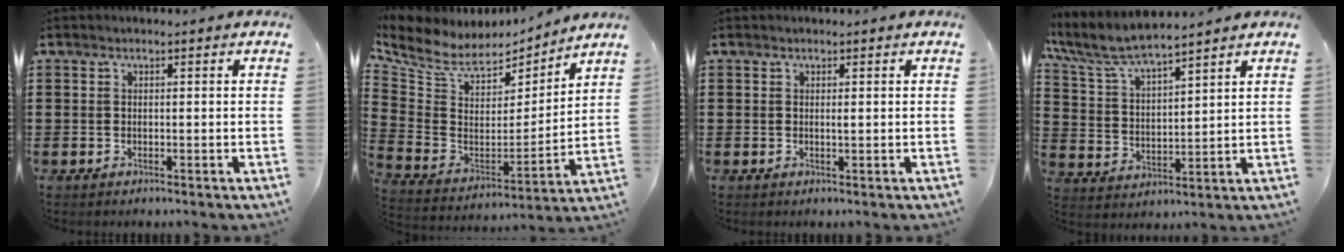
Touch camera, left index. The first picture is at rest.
{"total": 7.5, "force": [6.0, 3.8, 2.4], "torque": [-0.085, -0.042, 0.107]}
{"total": 0.7, "force": [0.3, 0.1, 0.6], "torque": [-0.013, -0.001, 0.006]}
{"total": 7.2, "force": [6.4, 0.9, 3.0], "torque": [-0.085, -0.029, 0.113]}